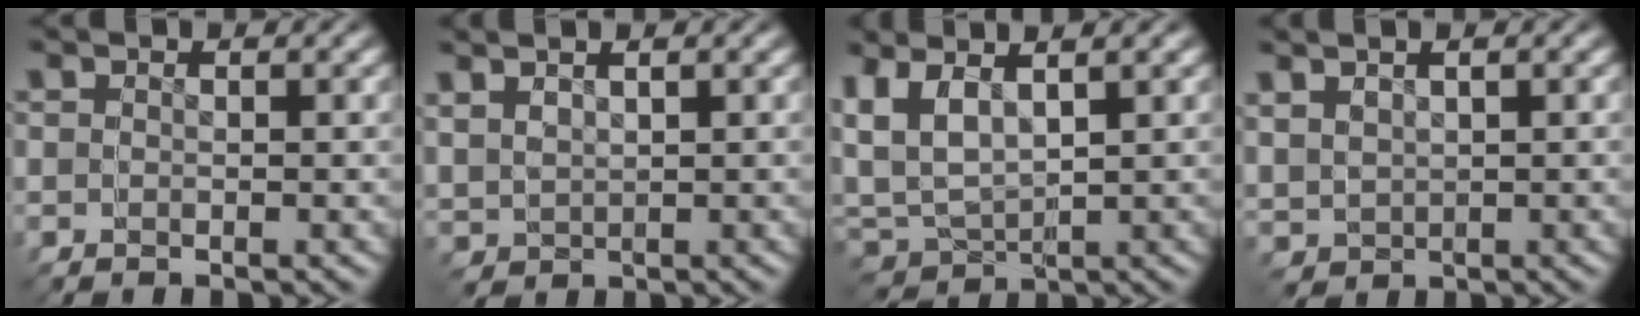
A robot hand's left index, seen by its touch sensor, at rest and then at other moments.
{"total": 2.0, "force": [0.8, 1.6, 0.9], "torque": [-0.002, 0.003, 0.019]}
{"total": 8.8, "force": [1.6, 7.2, 4.7], "torque": [-0.124, -0.015, 0.036]}
{"total": 2.5, "force": [0.9, 2.2, 0.9], "torque": [-0.004, 0.001, 0.020]}